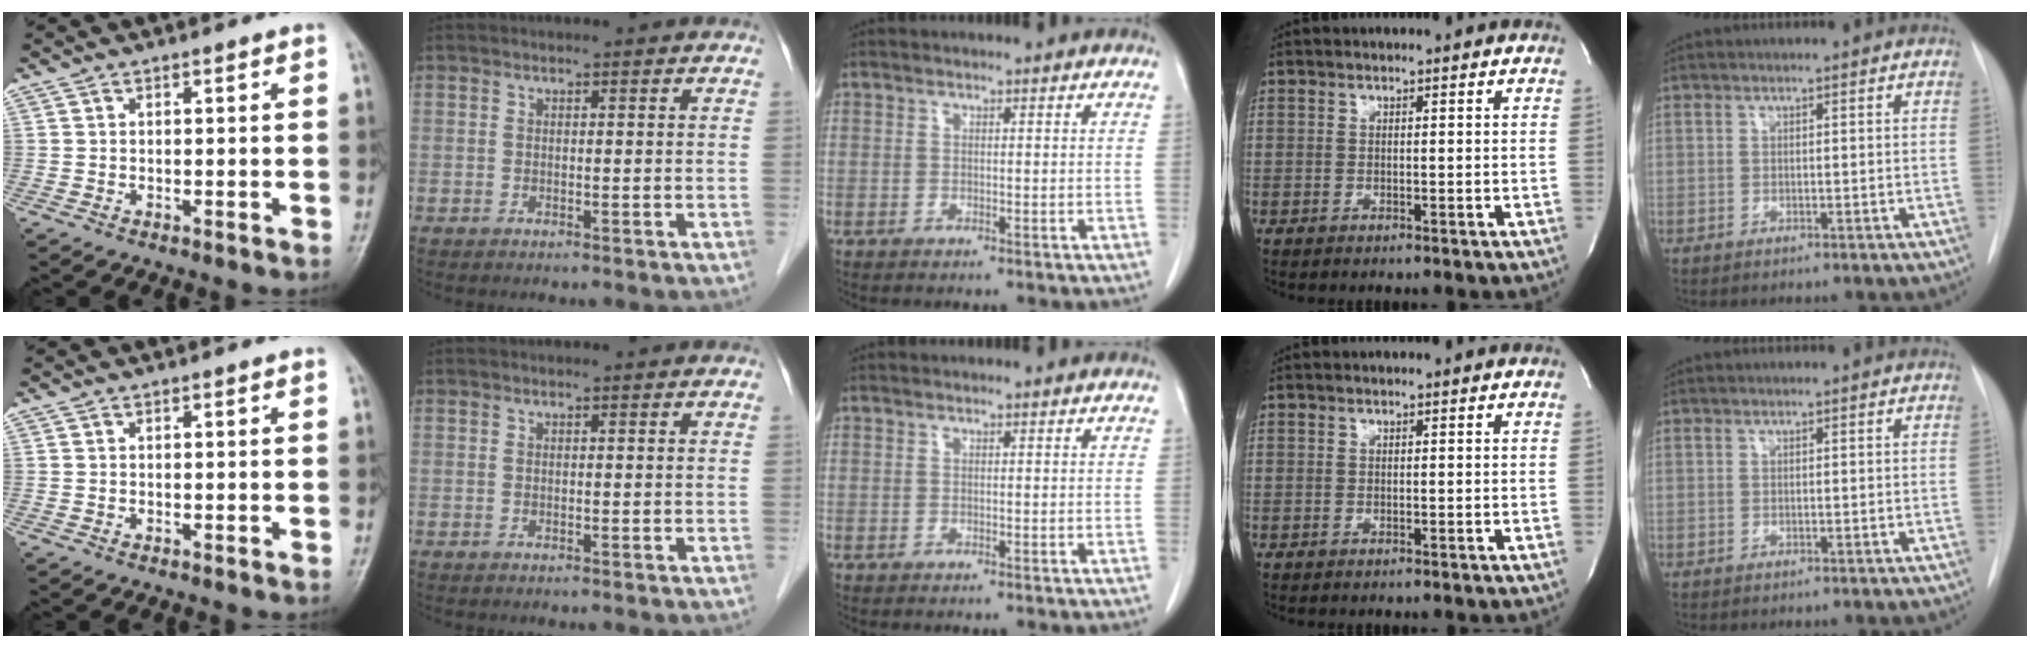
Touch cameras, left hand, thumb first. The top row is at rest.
{}